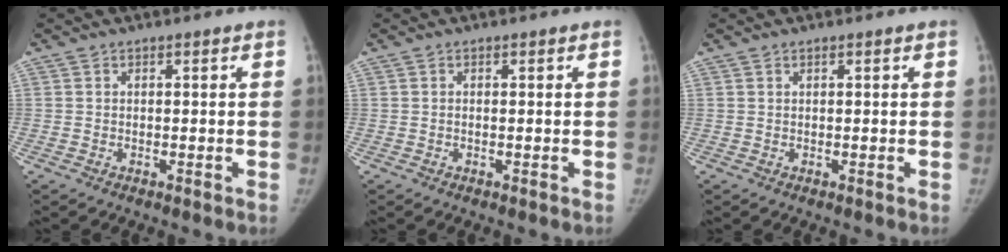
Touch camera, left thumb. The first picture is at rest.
{"total": 0.0}
{"total": 0.0}